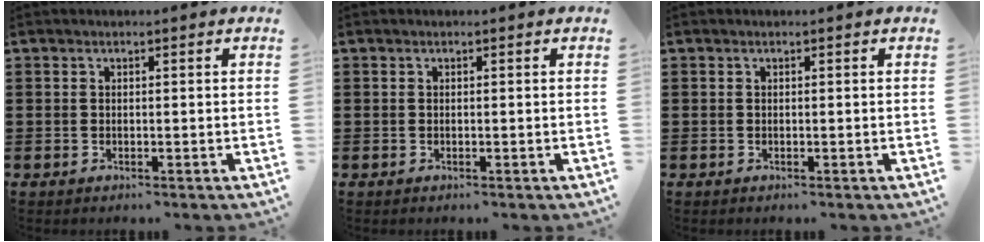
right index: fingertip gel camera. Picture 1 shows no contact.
{"total": 0.0}
{"total": 0.0}